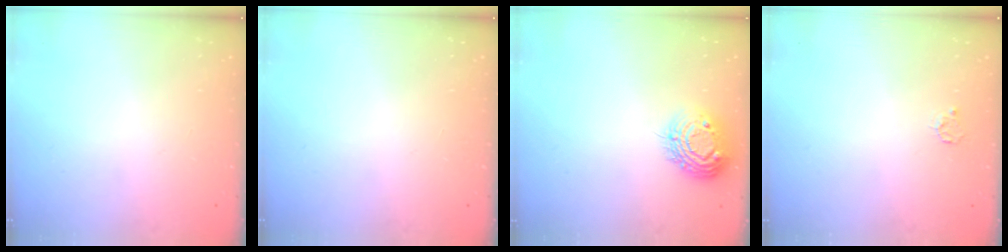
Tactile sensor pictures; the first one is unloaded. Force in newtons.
{"total": 0.0}
{"total": 11.6, "press": 11.6, "slide": 0.9}
{"total": 3.6, "press": 3.6, "slide": 0.3}